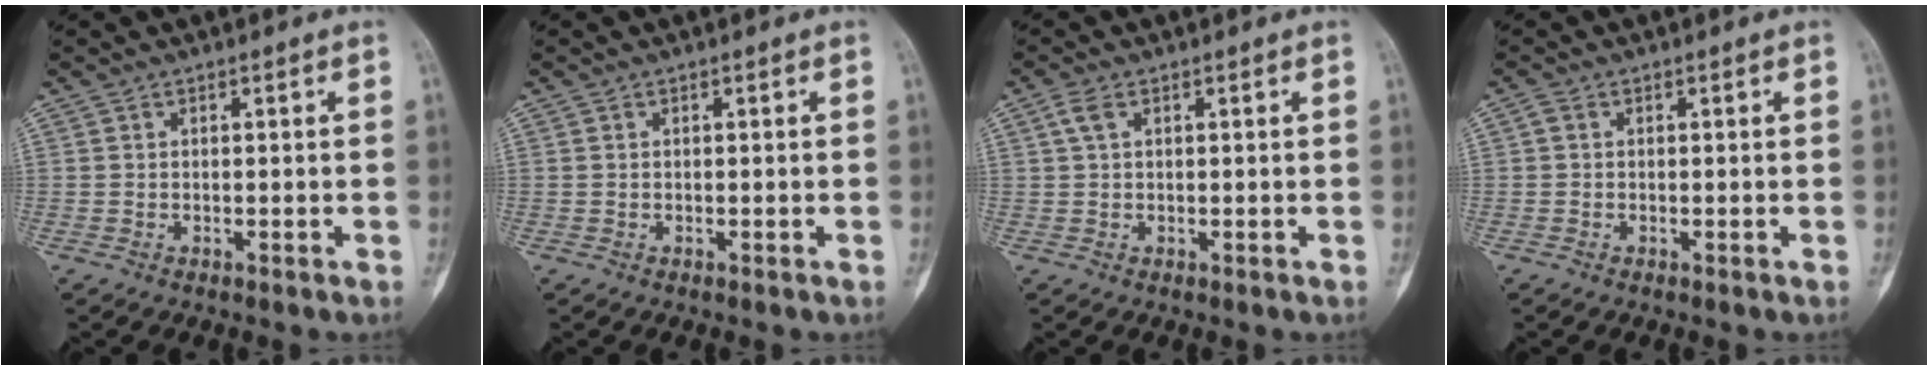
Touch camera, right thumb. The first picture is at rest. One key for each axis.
{"total": 0.0}
{"total": 2.2, "fx": 0.9, "fy": 1.2, "fz": 1.7, "tx": -0.044, "ty": 0.013, "tz": 0.020}
{"total": 0.8, "fx": 0.0, "fy": 0.6, "fz": 0.6, "tx": -0.011, "ty": 0.000, "tz": -0.004}